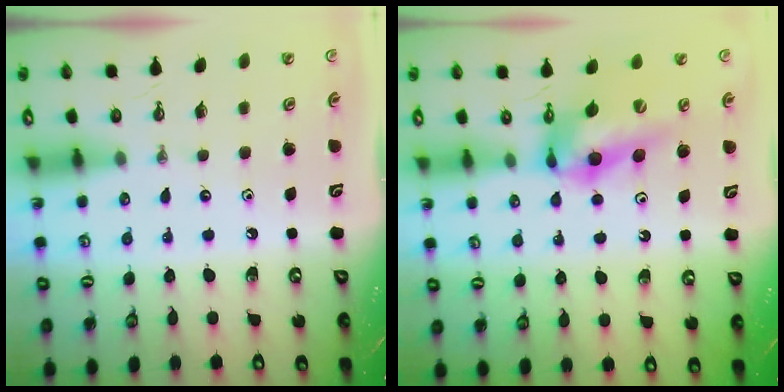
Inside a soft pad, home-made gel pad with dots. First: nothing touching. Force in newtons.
{"total": 12.7, "press": 12.6, "slide": 1.1}